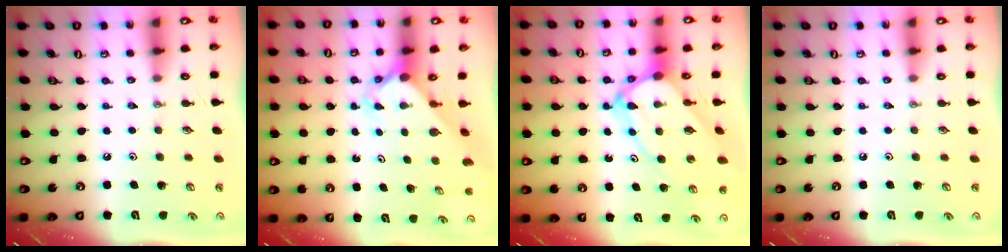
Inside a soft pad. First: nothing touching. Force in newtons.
{"total": 2.6, "press": 2.6, "slide": 0.3}
{"total": 10.3, "press": 10.2, "slide": 1.0}
{"total": 0.0}